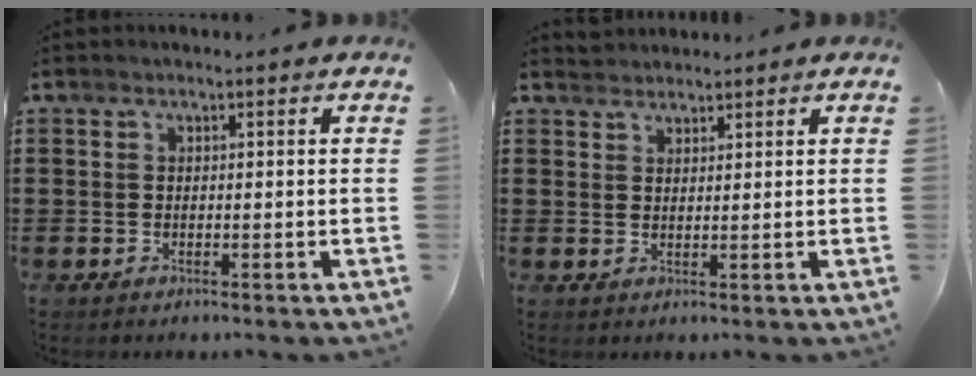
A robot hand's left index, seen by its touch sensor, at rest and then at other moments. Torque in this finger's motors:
{"motor_torque": [-2.14, 0.00, -1.05, -0.21]}